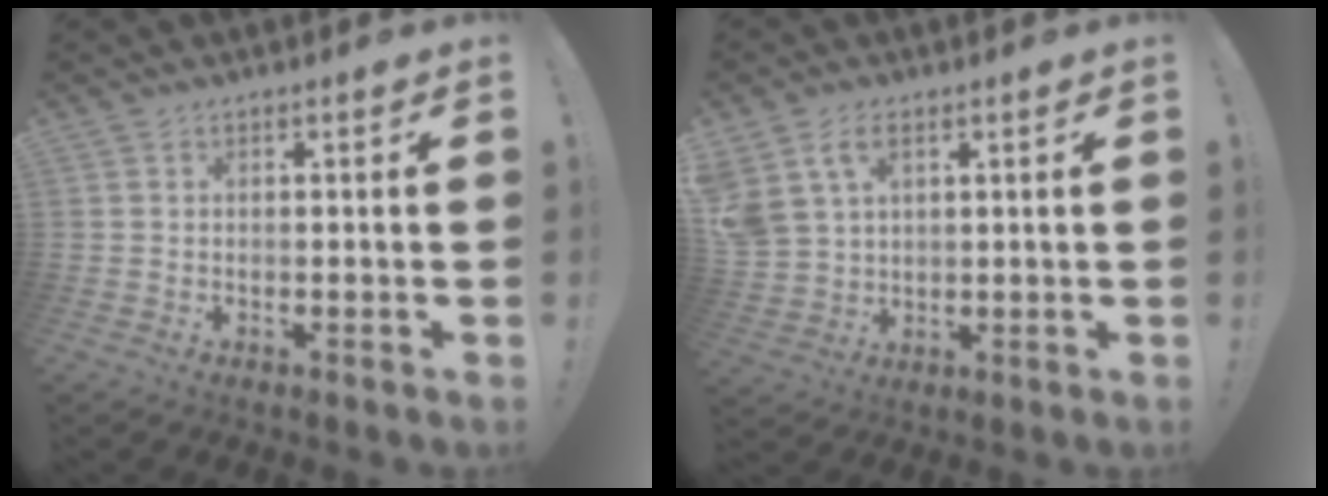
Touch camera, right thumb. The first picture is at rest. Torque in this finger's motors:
{"motor_torque": [0.25, 0.53, 1.10, 0.64, 0.14]}